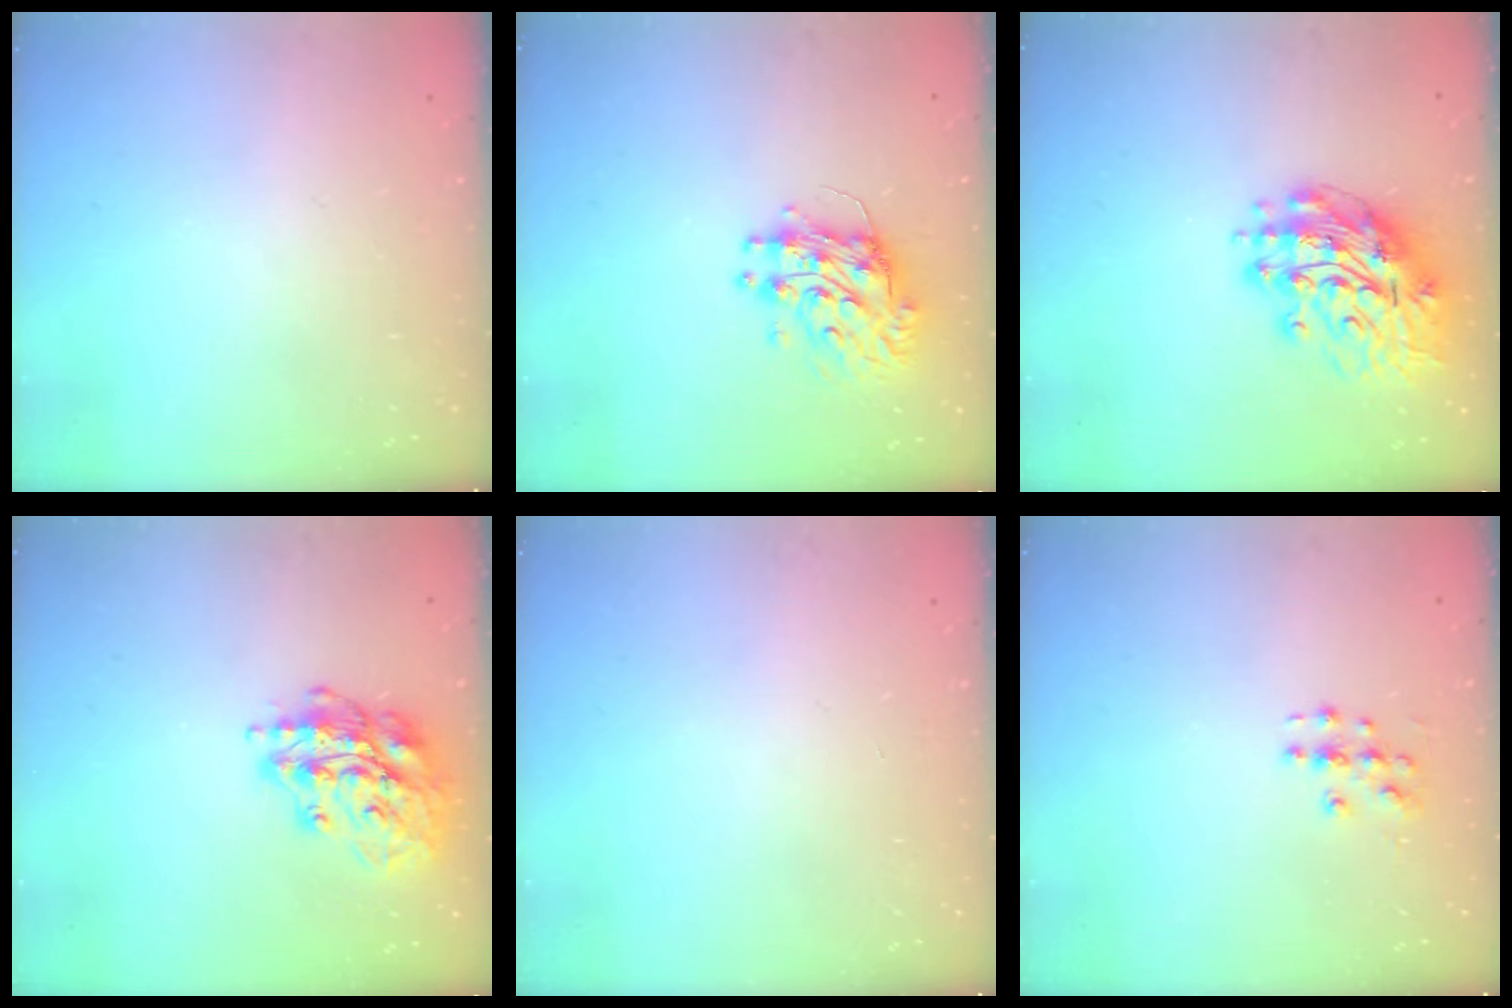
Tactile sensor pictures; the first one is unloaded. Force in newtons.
{"total": 10.1, "press": 10.1, "slide": 1.0}
{"total": 14.3, "press": 14.2, "slide": 1.9}
{"total": 16.4, "press": 16.4, "slide": 0.6}
{"total": 0.0}
{"total": 3.6, "press": 3.6, "slide": 0.3}